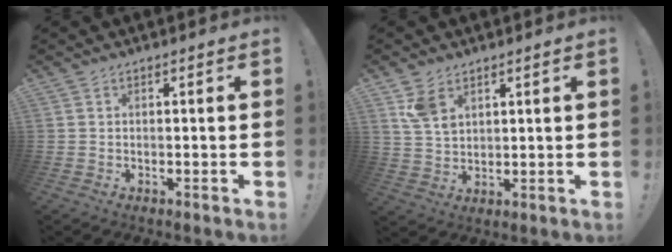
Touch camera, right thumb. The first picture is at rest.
{"total": 6.5, "force": [4.0, 3.7, 3.5], "torque": [-0.053, -0.021, 0.075]}